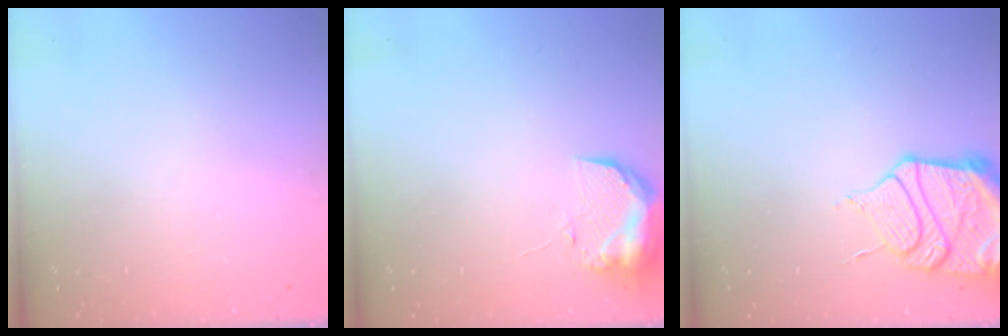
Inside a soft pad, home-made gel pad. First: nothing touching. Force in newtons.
{"total": 9.5, "press": 9.4, "slide": 1.0}
{"total": 16.9, "press": 16.3, "slide": 4.2}